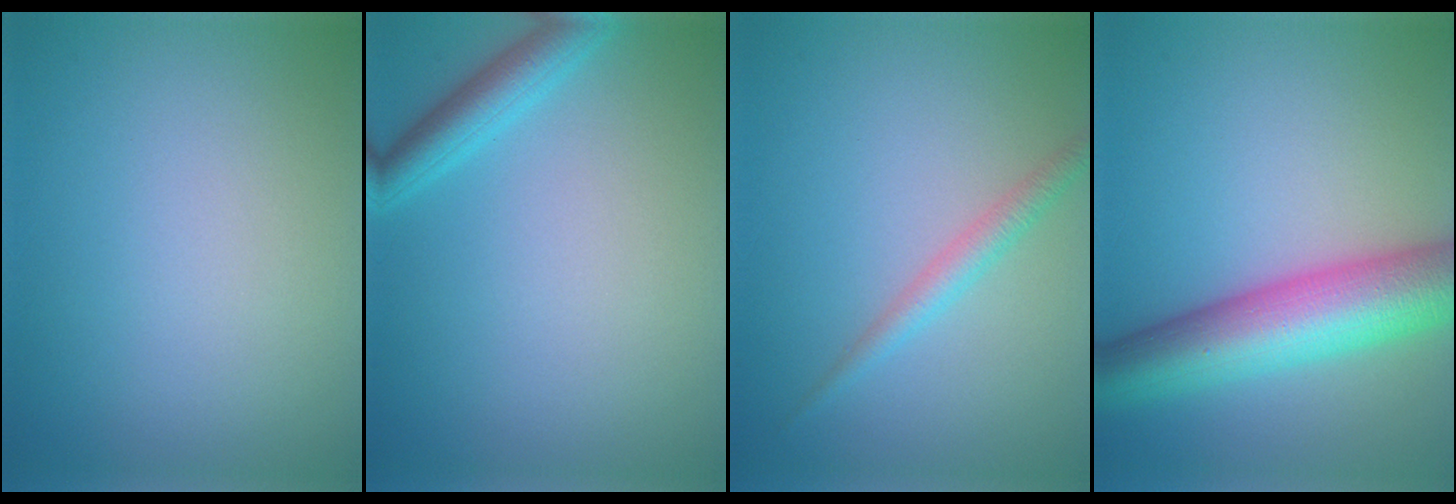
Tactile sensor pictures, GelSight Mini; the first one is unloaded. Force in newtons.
{"total": 2.8, "press": 2.8, "slide": 0.1}
{"total": 1.8, "press": 1.8, "slide": 0.0}
{"total": 9.9, "press": 9.9, "slide": 0.4}